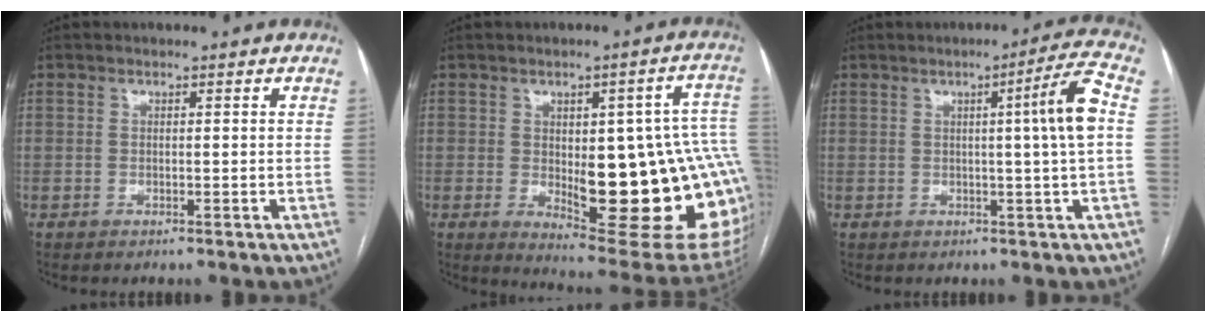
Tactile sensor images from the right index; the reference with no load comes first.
{"total": 23.6, "force": [-1.9, 6.1, 22.7], "torque": [-0.219, 0.006, -0.003]}
{"total": 7.3, "force": [0.7, -1.6, 7.1], "torque": [-0.103, 0.001, 0.014]}